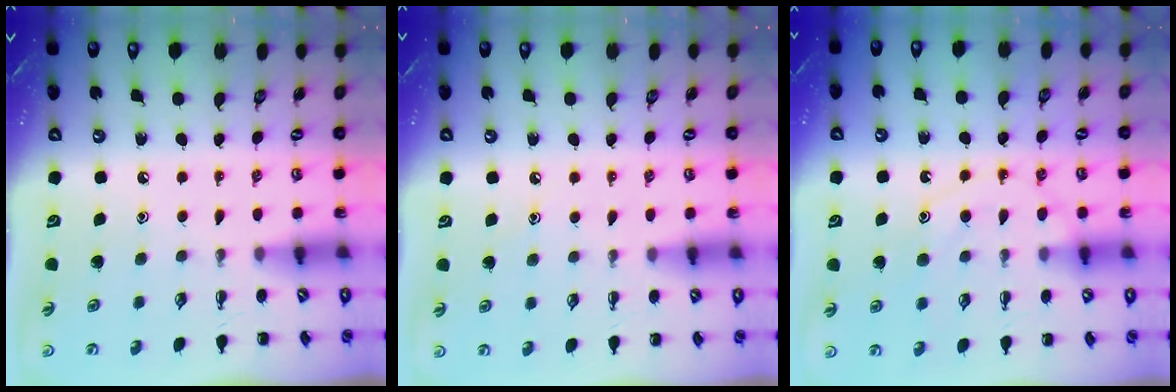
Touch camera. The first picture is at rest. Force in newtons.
{"total": 5.5, "press": 5.3, "slide": 1.6}
{"total": 10.6, "press": 10.6, "slide": 0.7}